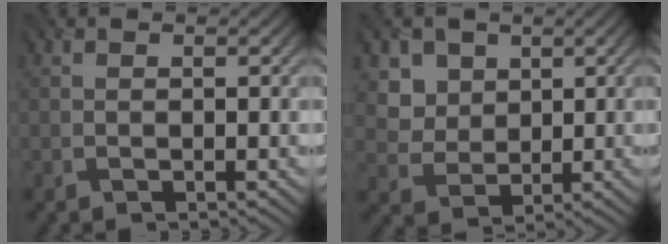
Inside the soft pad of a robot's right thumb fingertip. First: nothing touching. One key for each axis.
{"total": 5.1, "fx": 2.4, "fy": 4.1, "fz": 1.8, "tx": -0.068, "ty": -0.024, "tz": 0.064}